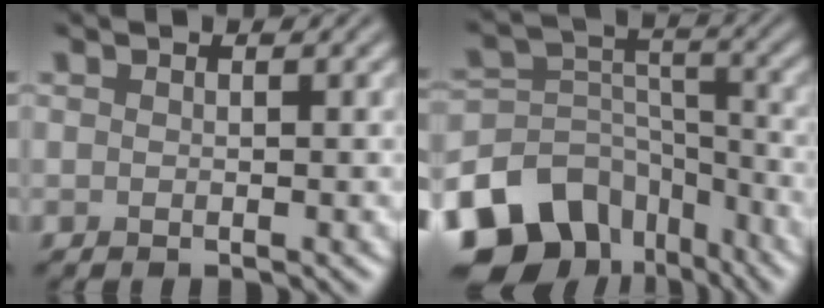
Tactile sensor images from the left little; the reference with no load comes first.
{"total": 13.2, "force": [-8.8, 8.6, 4.6], "torque": [-0.097, 0.007, -0.144]}